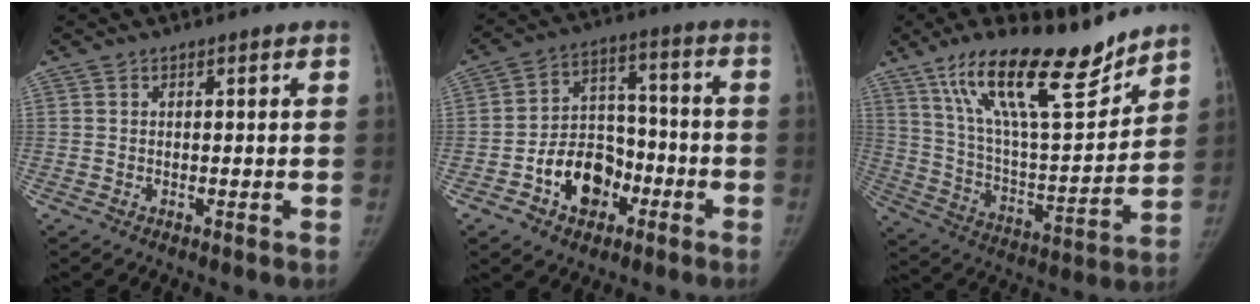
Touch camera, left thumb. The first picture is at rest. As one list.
[{"total": 12.4, "force": [-5.3, 9.0, 6.7], "torque": [-0.068, 0.049, -0.088]}, {"total": 22.3, "force": [16.0, 6.1, 14.2], "torque": [-0.209, -0.075, 0.281]}]